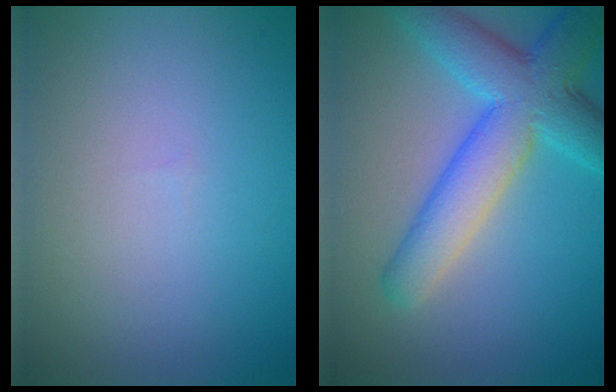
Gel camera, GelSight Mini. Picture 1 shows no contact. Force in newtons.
{"total": 7.5, "press": 7.5, "slide": 0.2}